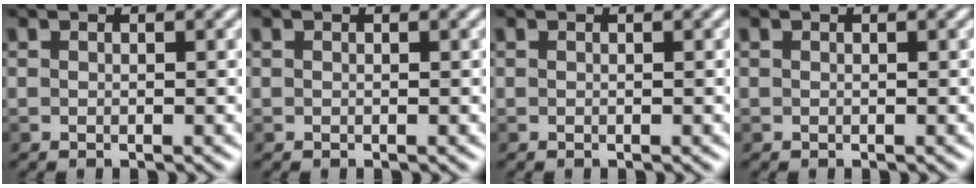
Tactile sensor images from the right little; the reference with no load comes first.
{"total": 0.0}
{"total": 0.0}
{"total": 0.0}